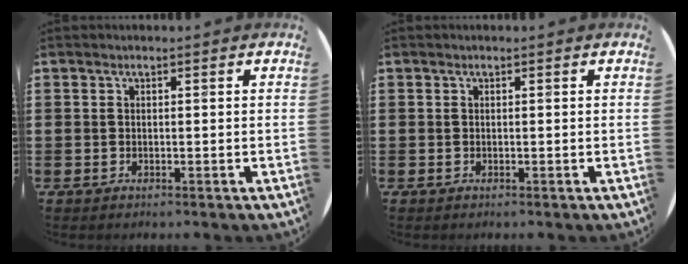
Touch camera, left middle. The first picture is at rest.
{"total": 0.0}